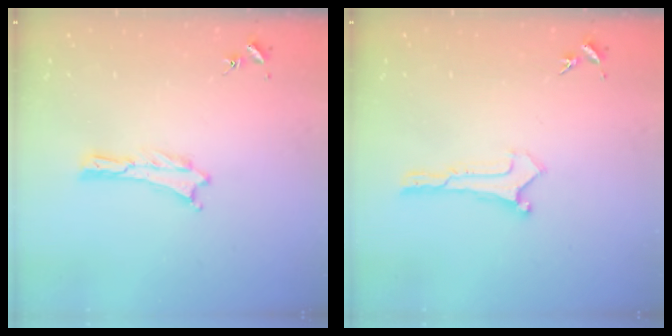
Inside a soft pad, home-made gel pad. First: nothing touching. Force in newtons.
{"total": 0.0}